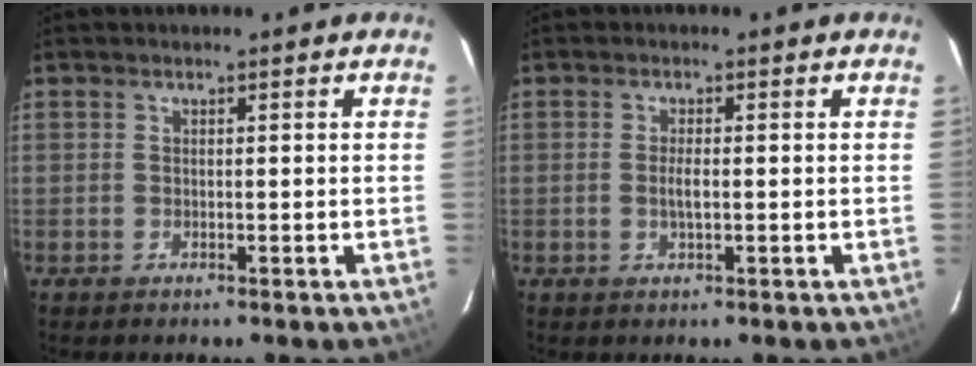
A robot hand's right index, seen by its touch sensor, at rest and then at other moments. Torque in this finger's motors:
{"motor_torque": [0.56, -0.17, 0.27, 0.05]}